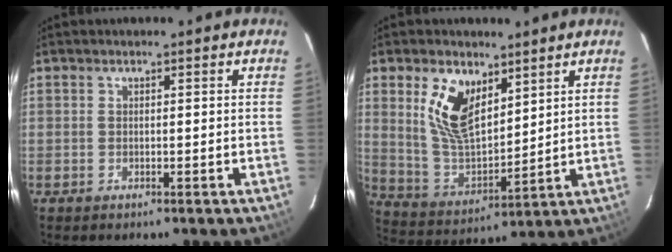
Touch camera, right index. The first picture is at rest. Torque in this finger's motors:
{"motor_torque": [0.88, 0.72, 0.28, 0.15]}